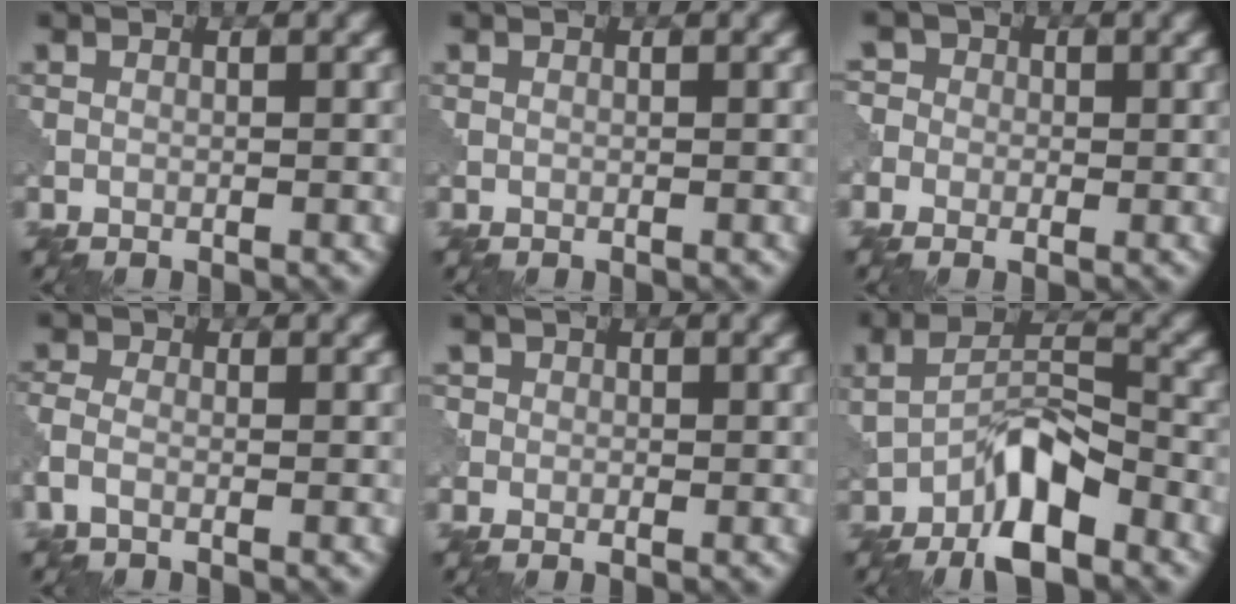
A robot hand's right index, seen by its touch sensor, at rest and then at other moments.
{"total": 0.0}
{"total": 3.6, "force": [0.2, 3.3, 1.4], "torque": [-0.003, 0.021, -0.034]}
{"total": 2.1, "force": [-1.2, 1.1, 1.4], "torque": [-0.036, -0.004, -0.033]}
{"total": 1.9, "force": [0.3, 1.8, 0.5], "torque": [0.008, 0.003, -0.014]}
{"total": 7.6, "force": [-3.6, 3.1, 5.8], "torque": [-0.096, 0.009, -0.071]}